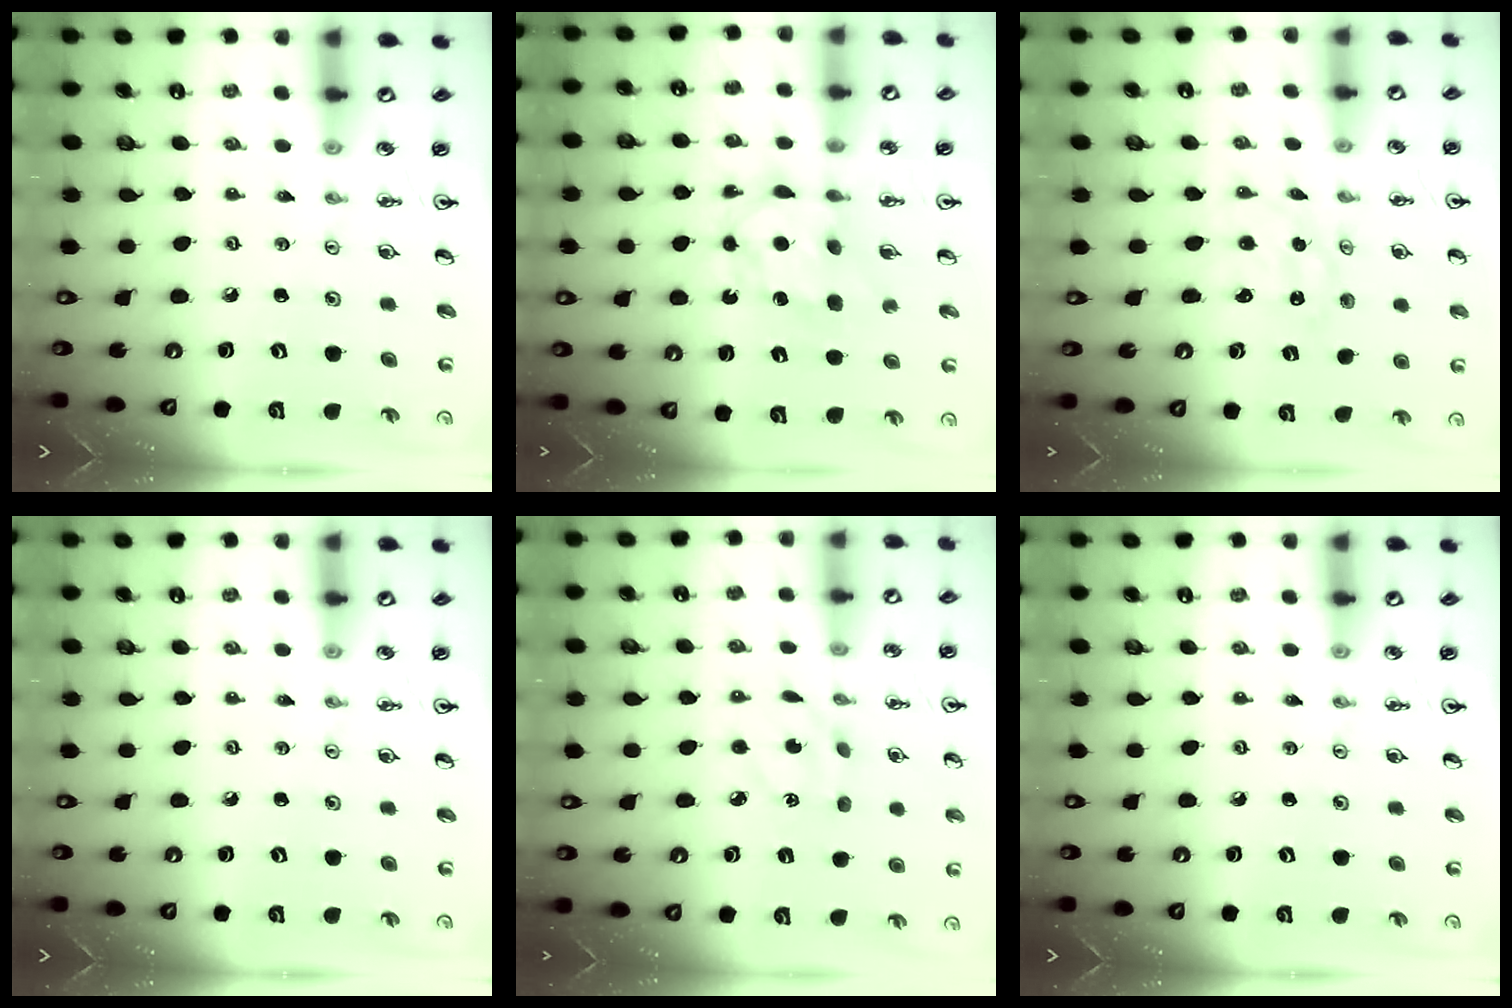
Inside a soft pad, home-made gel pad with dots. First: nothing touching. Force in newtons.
{"total": 6.4, "press": 6.4, "slide": 0.5}
{"total": 1.4, "press": 1.4, "slide": 0.1}
{"total": 0.0}
{"total": 4.9, "press": 4.8, "slide": 0.5}
{"total": 0.0}